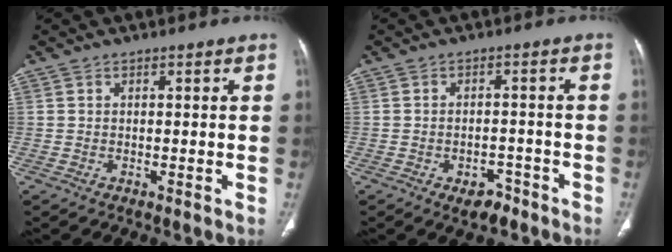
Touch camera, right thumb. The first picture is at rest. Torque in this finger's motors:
{"motor_torque": [-0.33, 0.16, 0.40, 0.28, 0.08]}